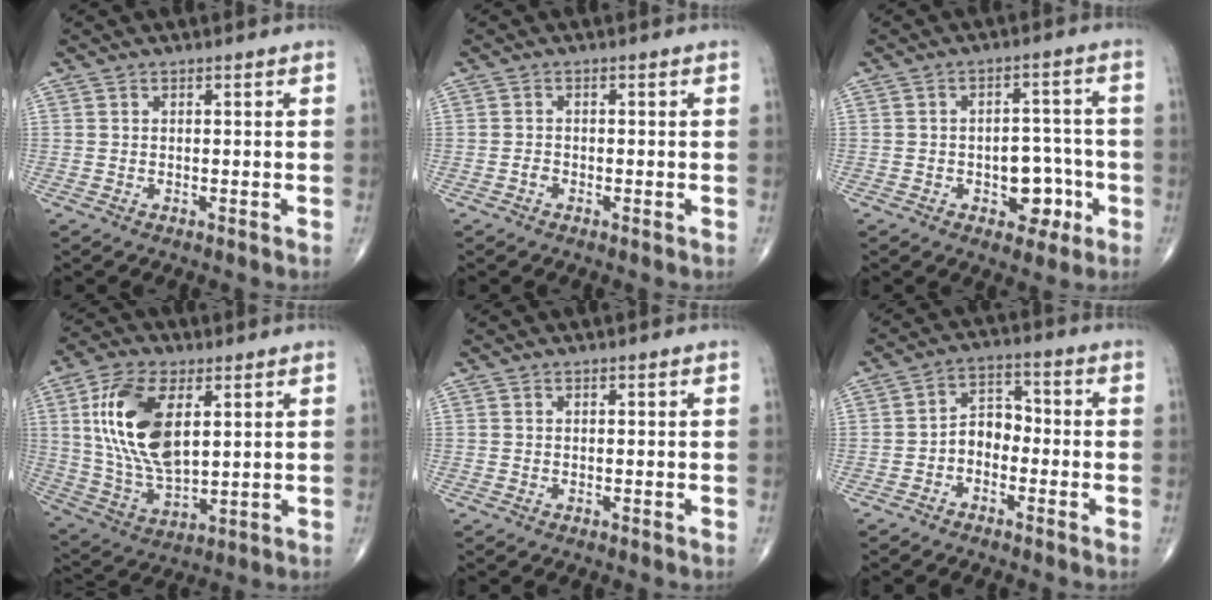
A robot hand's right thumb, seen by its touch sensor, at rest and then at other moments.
{"total": 0.9, "force": [-0.6, 0.5, 0.4], "torque": [-0.004, 0.003, -0.014]}
{"total": 7.8, "force": [-2.7, 5.1, 5.2], "torque": [-0.032, 0.030, -0.033]}
{"total": 17.2, "force": [4.6, 8.7, 14.1], "torque": [-0.270, -0.014, 0.092]}
{"total": 0.0}
{"total": 5.5, "force": [-1.9, 3.9, 3.4], "torque": [-0.038, 0.033, -0.048]}